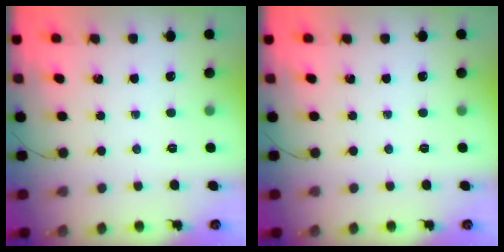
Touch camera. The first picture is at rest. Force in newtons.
{"total": 0.0}